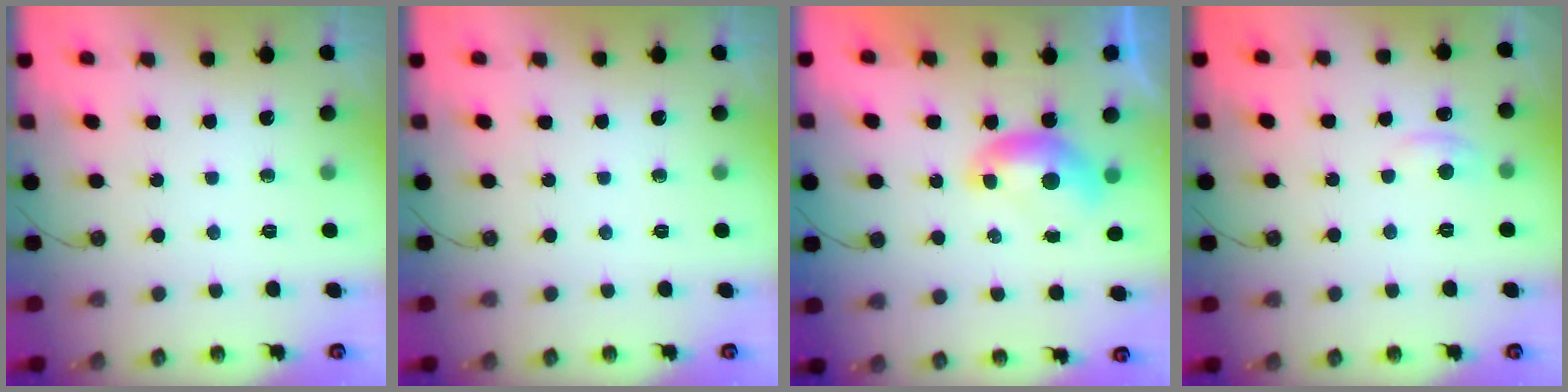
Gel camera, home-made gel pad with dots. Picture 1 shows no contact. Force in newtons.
{"total": 0.0}
{"total": 0.0}
{"total": 0.8, "press": 0.4, "slide": 0.7}